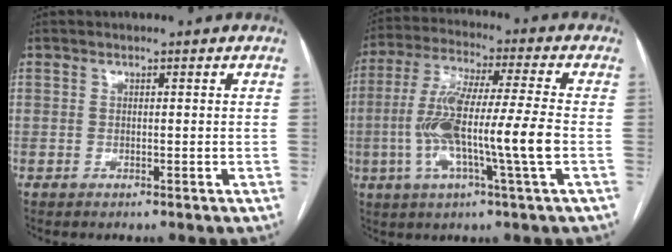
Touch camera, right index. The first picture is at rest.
{"total": 13.9, "force": [-2.5, 0.0, 13.7], "torque": [-0.271, 0.005, -0.051]}